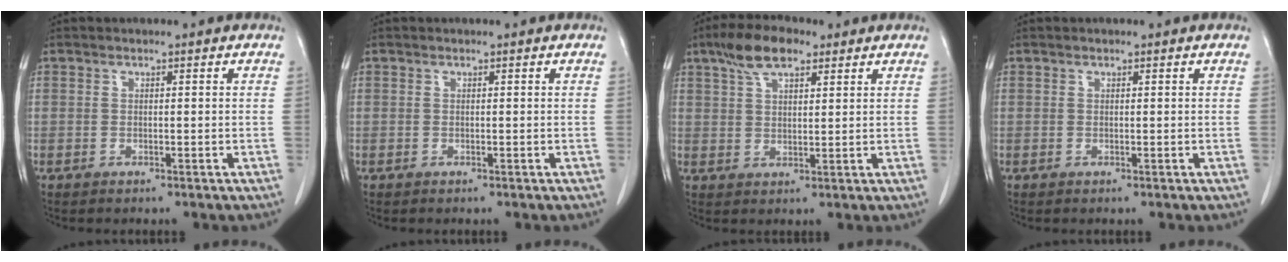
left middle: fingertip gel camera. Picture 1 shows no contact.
{"total": 0.0}
{"total": 7.2, "force": [4.7, 2.8, 4.8], "torque": [-0.095, 0.017, 0.085]}
{"total": 0.0}